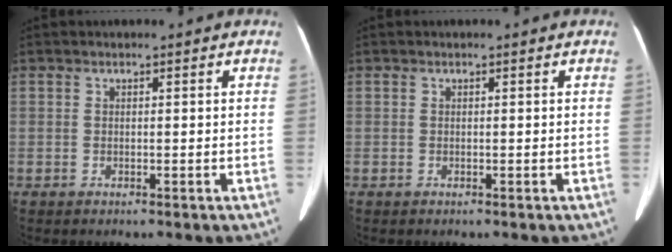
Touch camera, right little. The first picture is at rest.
{"total": 0.0}